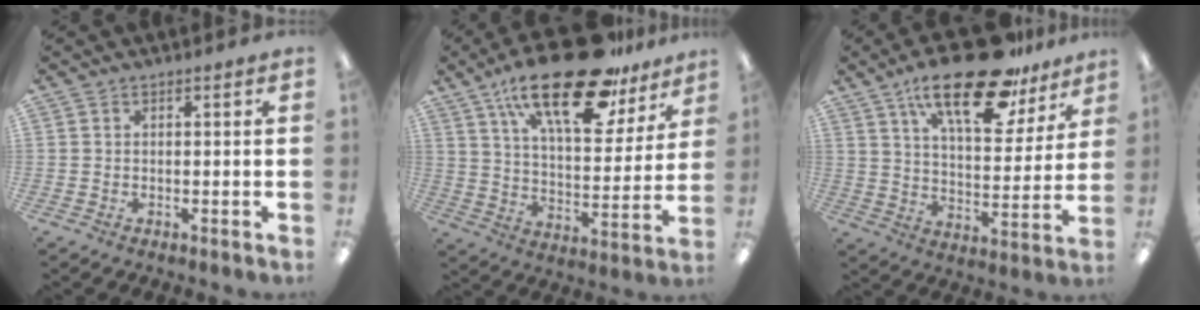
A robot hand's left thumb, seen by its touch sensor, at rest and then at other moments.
{"total": 25.2, "force": [16.8, 9.9, 16.1], "torque": [-0.254, -0.091, 0.280]}
{"total": 22.4, "force": [15.1, 8.7, 14.1], "torque": [-0.218, -0.081, 0.251]}